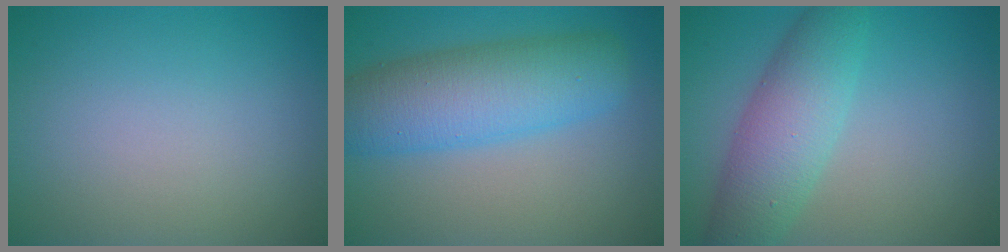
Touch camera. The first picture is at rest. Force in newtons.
{"total": 7.6, "press": 7.6, "slide": 0.2}
{"total": 5.9, "press": 5.9, "slide": 0.2}